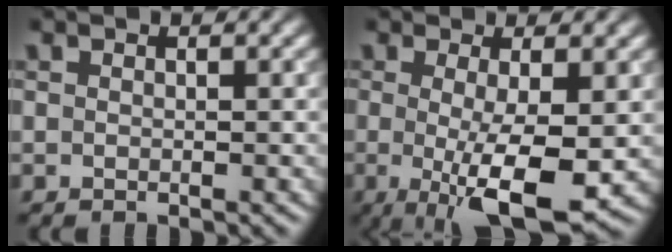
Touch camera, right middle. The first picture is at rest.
{"total": 6.9, "force": [-1.1, 1.5, 6.6], "torque": [-0.109, -0.018, -0.012]}